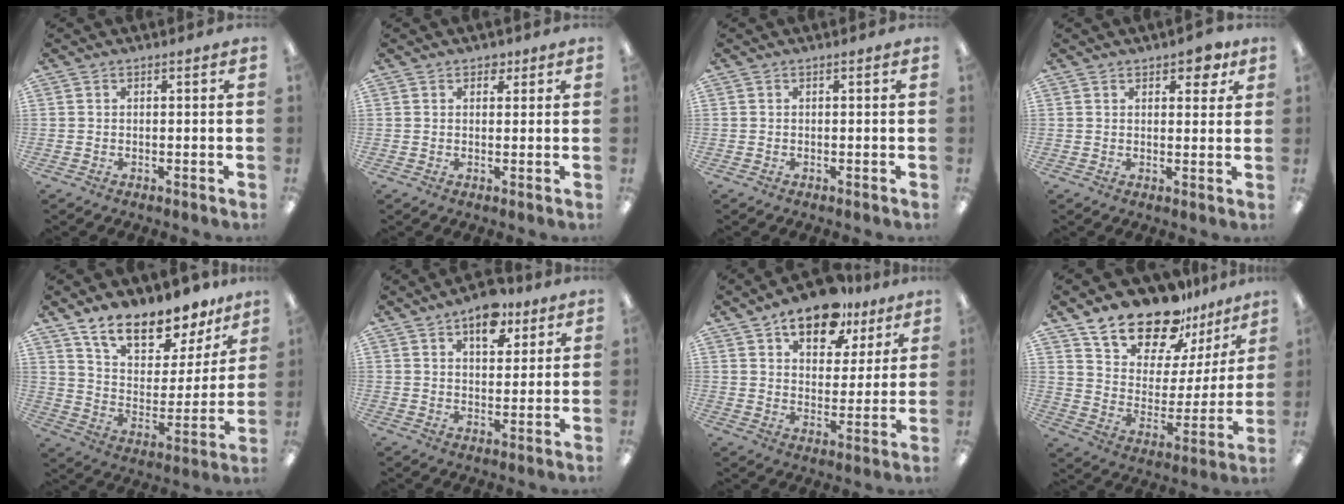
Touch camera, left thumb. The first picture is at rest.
{"total": 2.3, "force": [1.5, 1.5, 0.9], "torque": [-0.002, -0.003, 0.024]}
{"total": 0.0}
{"total": 4.2, "force": [2.8, 2.2, 2.3], "torque": [-0.019, -0.006, 0.043]}
{"total": 14.7, "force": [12.4, 5.3, 5.9], "torque": [-0.110, -0.089, 0.220]}
{"total": 10.1, "force": [6.1, 5.6, 5.9], "torque": [-0.065, -0.028, 0.101]}
{"total": 13.2, "force": [9.5, 6.7, 6.2], "torque": [-0.088, -0.046, 0.168]}
{"total": 19.1, "force": [16.2, 8.2, 5.7], "torque": [-0.114, -0.130, 0.292]}